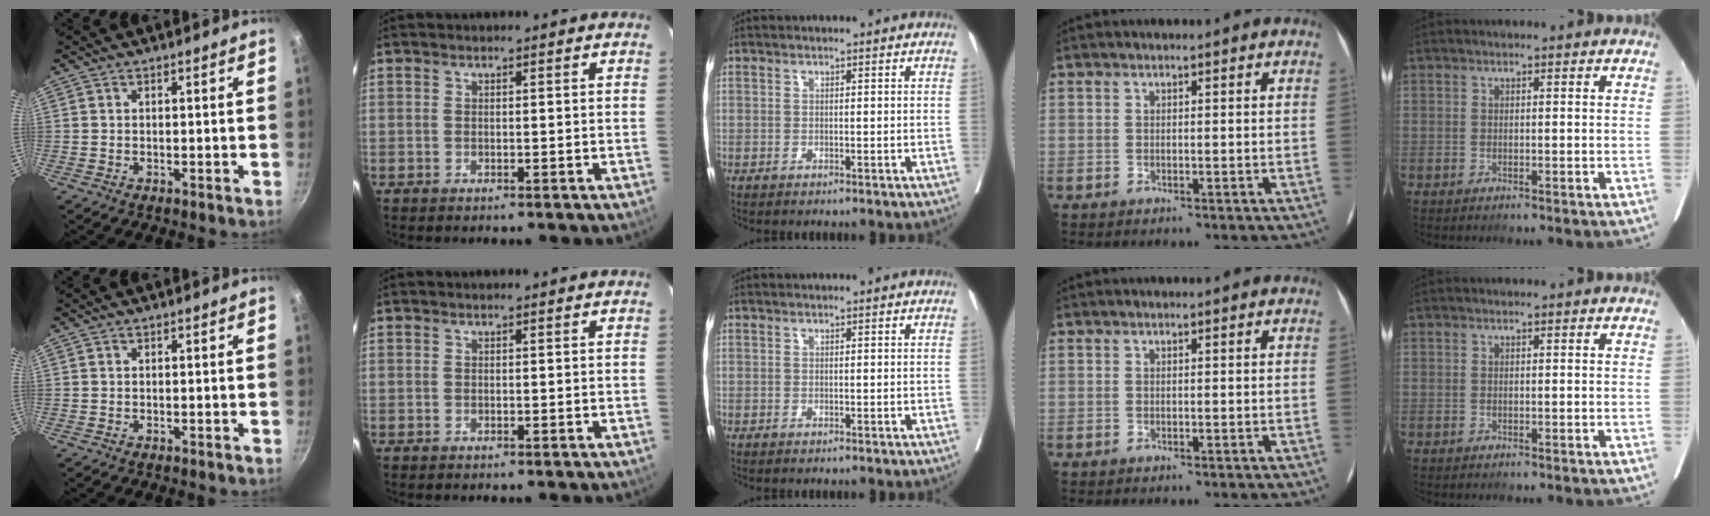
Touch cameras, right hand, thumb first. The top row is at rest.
{}